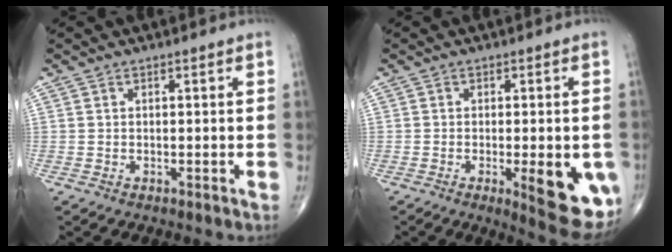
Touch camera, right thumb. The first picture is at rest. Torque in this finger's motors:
{"motor_torque": [1.72, 1.80, 0.53, -0.62, 0.28]}